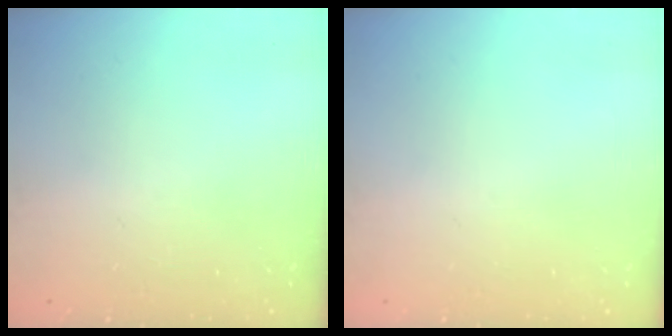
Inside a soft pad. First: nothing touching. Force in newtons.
{"total": 0.0}